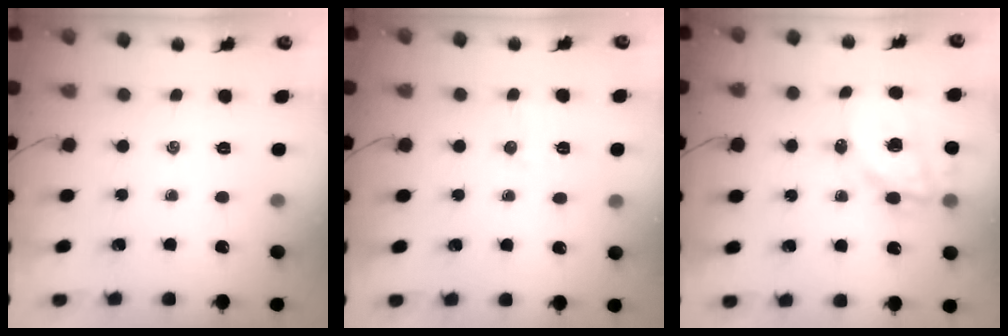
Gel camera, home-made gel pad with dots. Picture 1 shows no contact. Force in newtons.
{"total": 4.4, "press": 4.3, "slide": 1.2}
{"total": 14.2, "press": 13.8, "slide": 3.3}